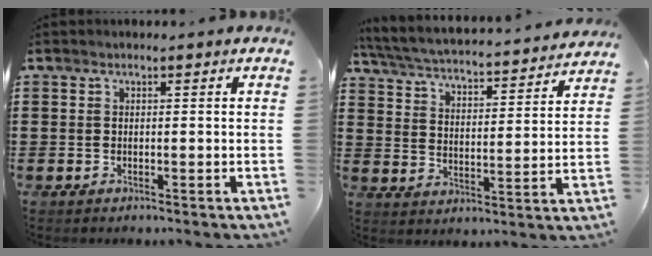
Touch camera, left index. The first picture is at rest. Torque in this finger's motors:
{"motor_torque": [1.78, -0.35, 0.41, 0.21]}